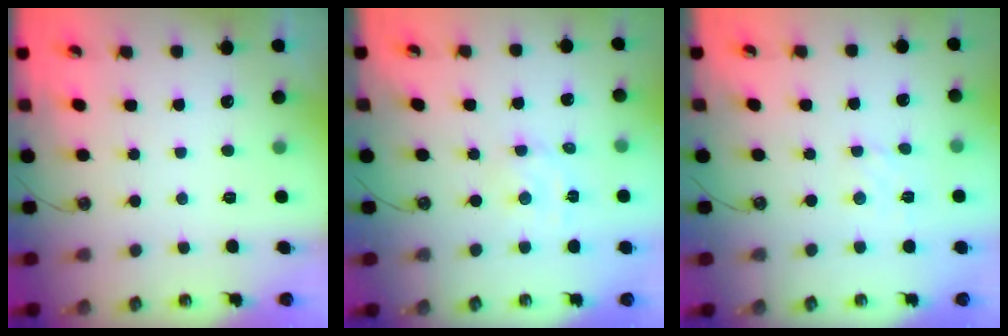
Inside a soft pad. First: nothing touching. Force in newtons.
{"total": 2.7, "press": 2.7, "slide": 0.1}
{"total": 2.4, "press": 2.4, "slide": 0.2}